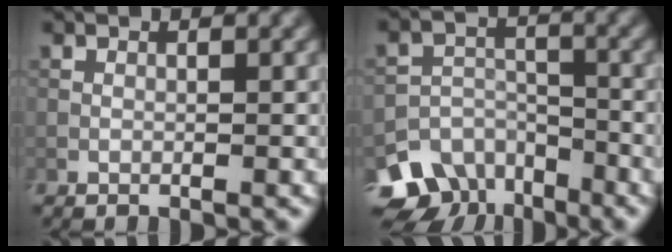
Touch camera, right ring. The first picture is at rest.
{"total": 8.7, "force": [-6.2, 5.8, 2.2], "torque": [-0.028, -0.003, -0.104]}